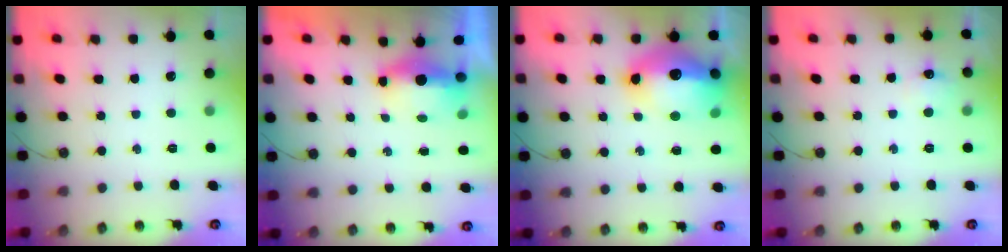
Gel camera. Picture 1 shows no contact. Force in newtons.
{"total": 14.4, "press": 7.2, "slide": 12.4}
{"total": 19.9, "press": 19.2, "slide": 5.2}
{"total": 6.1, "press": 6.0, "slide": 0.8}